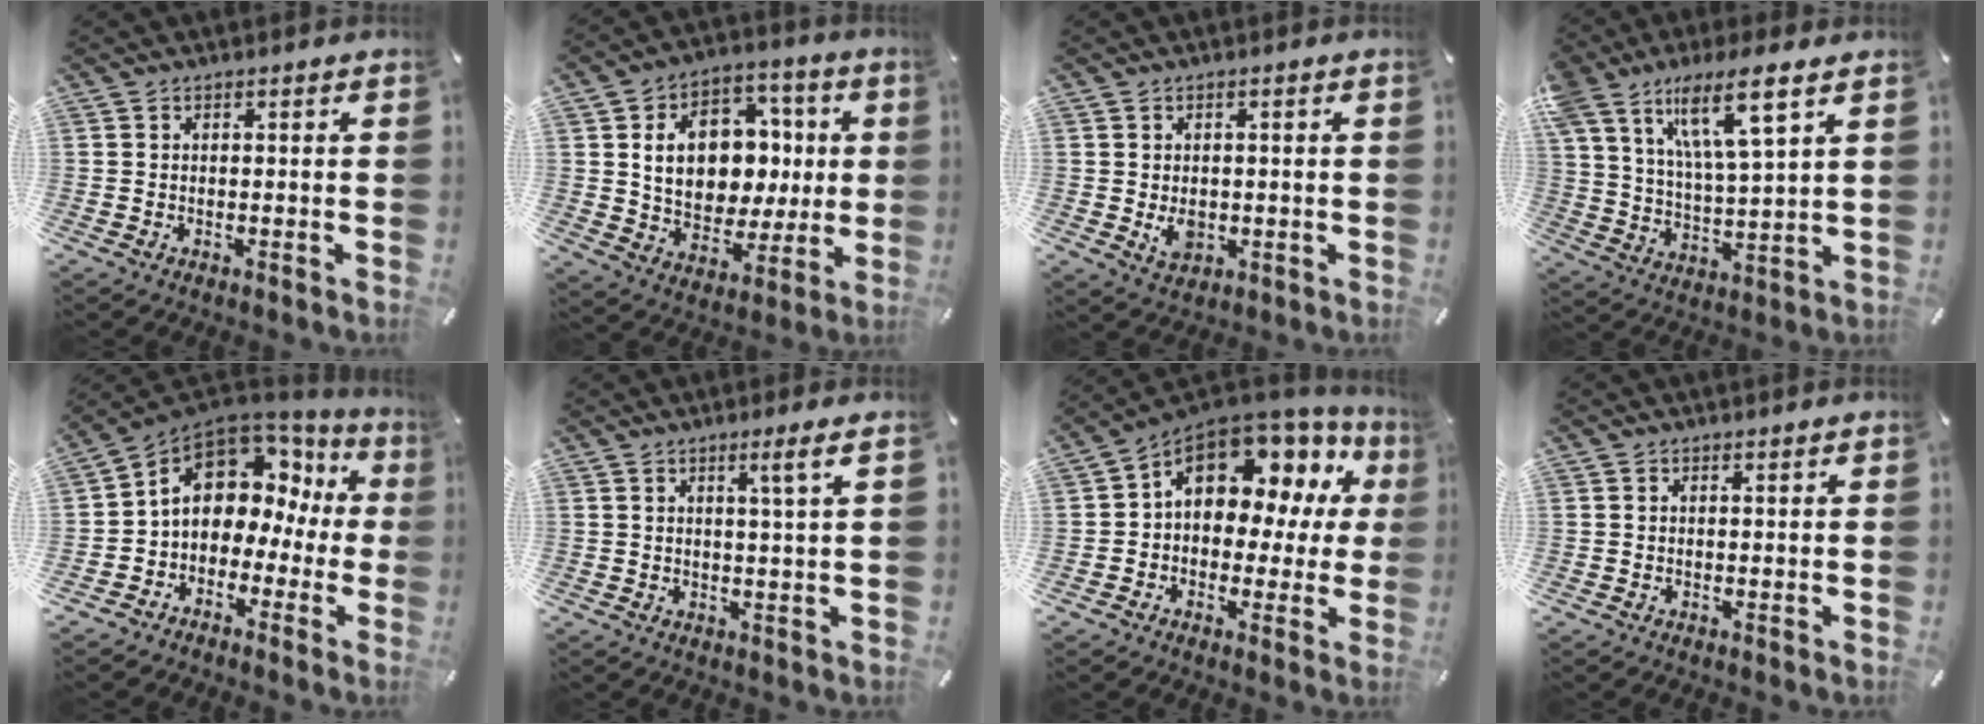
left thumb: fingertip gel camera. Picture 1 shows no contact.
{"total": 15.4, "force": [2.1, 12.6, 8.7], "torque": [-0.139, -0.003, 0.049]}
{"total": 4.0, "force": [-0.5, 3.1, 2.6], "torque": [-0.044, -0.002, -0.009]}
{"total": 13.2, "force": [8.7, 3.7, 9.2], "torque": [-0.186, -0.020, 0.153]}
{"total": 10.0, "force": [3.7, 7.7, 5.3], "torque": [-0.101, -0.019, 0.068]}
{"total": 4.8, "force": [2.3, -0.3, 4.2], "torque": [-0.078, -0.005, 0.033]}
{"total": 12.8, "force": [5.4, 8.5, 7.9], "torque": [-0.115, -0.039, 0.095]}
{"total": 0.6, "force": [0.3, -0.1, 0.5], "torque": [-0.006, 0.000, 0.005]}